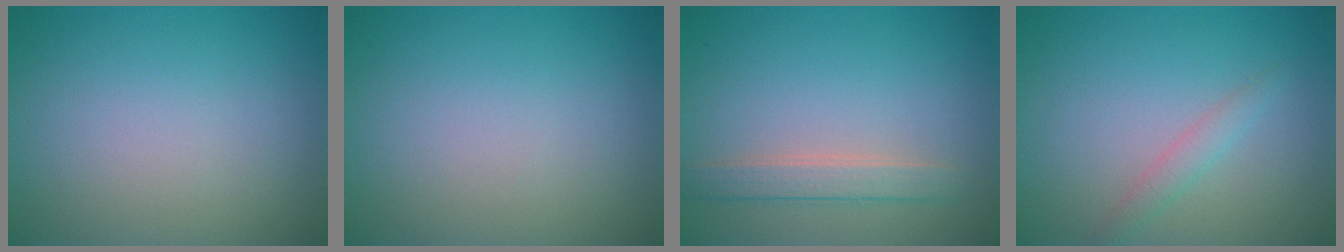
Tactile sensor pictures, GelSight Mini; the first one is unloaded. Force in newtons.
{"total": 0.0}
{"total": 2.3, "press": 2.3, "slide": 0.3}
{"total": 1.5, "press": 1.5, "slide": 0.1}